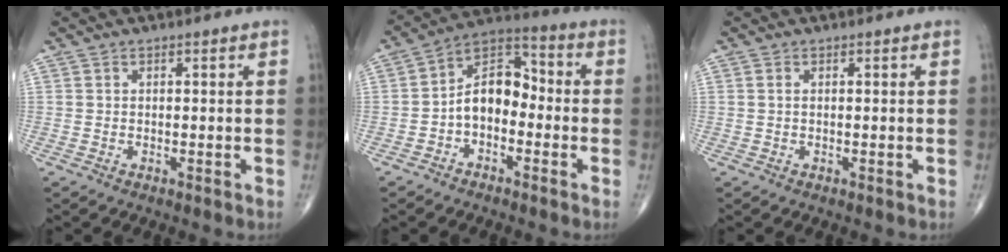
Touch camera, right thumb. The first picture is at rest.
{"total": 9.9, "force": [-2.1, 6.5, 7.1], "torque": [-0.095, 0.044, -0.055]}
{"total": 0.5, "force": [0.1, 0.2, 0.5], "torque": [-0.012, 0.001, 0.002]}